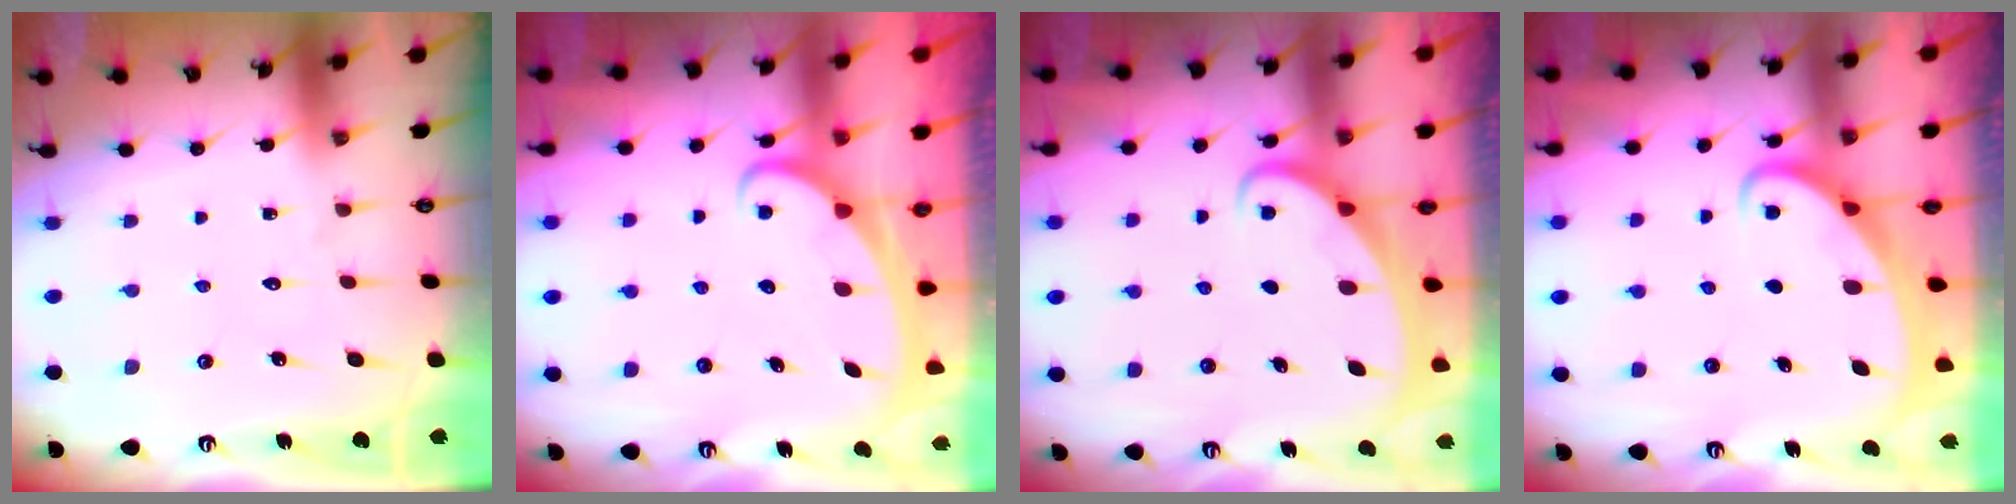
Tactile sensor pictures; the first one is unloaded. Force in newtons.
{"total": 2.1, "press": 2.1, "slide": 0.2}
{"total": 2.0, "press": 2.0, "slide": 0.2}
{"total": 2.2, "press": 2.2, "slide": 0.4}